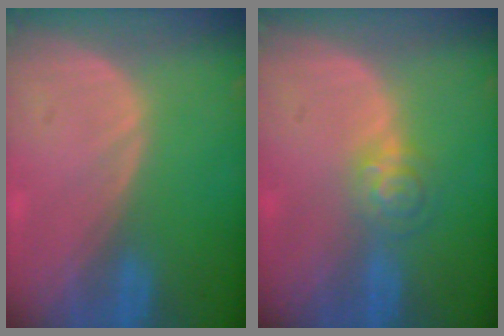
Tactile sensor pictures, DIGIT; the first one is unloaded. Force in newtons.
{"total": 4.1, "press": 3.7, "slide": 1.7}